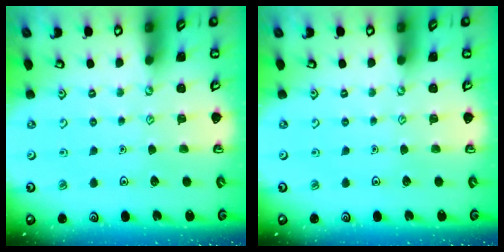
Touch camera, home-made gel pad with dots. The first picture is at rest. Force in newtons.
{"total": 0.0}